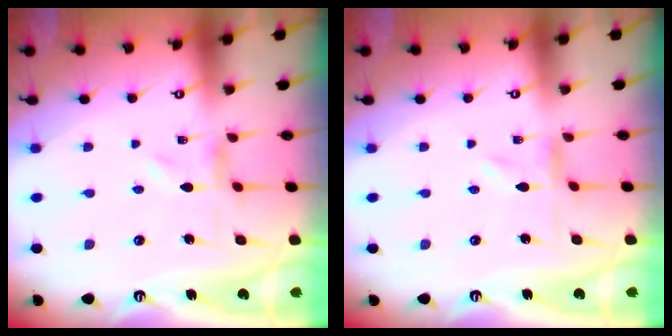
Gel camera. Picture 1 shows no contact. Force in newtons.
{"total": 0.0}